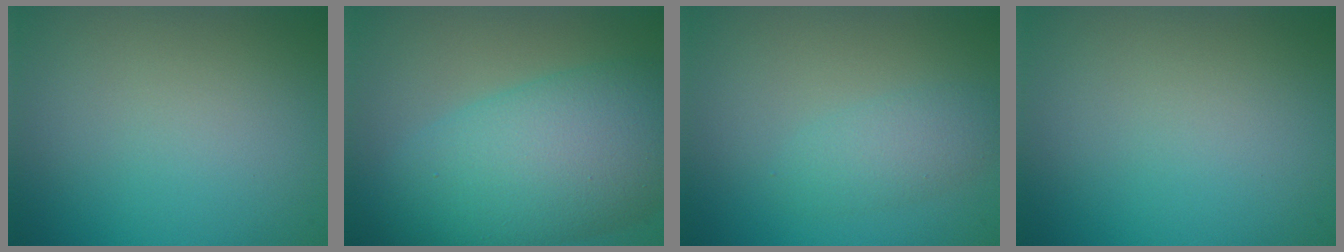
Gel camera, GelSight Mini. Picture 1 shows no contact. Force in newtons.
{"total": 10.0, "press": 10.0, "slide": 0.2}
{"total": 2.0, "press": 2.0, "slide": 0.1}
{"total": 0.0}